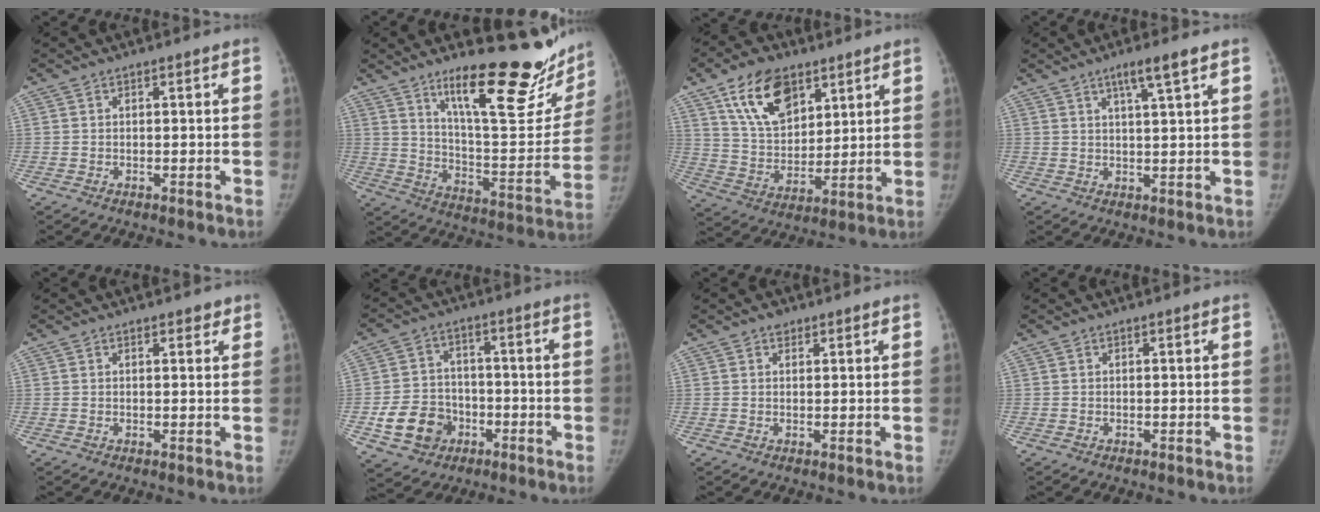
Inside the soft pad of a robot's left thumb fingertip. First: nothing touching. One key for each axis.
{"total": 25.8, "fx": 17.9, "fy": 7.0, "fz": 17.1, "tx": -0.197, "ty": -0.114, "tz": 0.271}
{"total": 14.8, "fx": 8.4, "fy": 8.6, "fz": 8.7, "tx": -0.121, "ty": -0.038, "tz": 0.158}
{"total": 4.9, "fx": 2.9, "fy": 0.1, "fz": 4.0, "tx": -0.071, "ty": -0.011, "tz": 0.051}
{"total": 1.5, "fx": 1.2, "fy": 0.8, "fz": 0.7, "tx": 0.003, "ty": -0.006, "tz": 0.011}
{"total": 10.4, "fx": -3.8, "fy": 8.7, "fz": 4.3, "tx": -0.055, "ty": 0.024, "tz": -0.059}
{"total": 1.6, "fx": 1.1, "fy": 1.0, "fz": 0.5, "tx": 0.001, "ty": -0.005, "tz": 0.013}
{"total": 0.0}